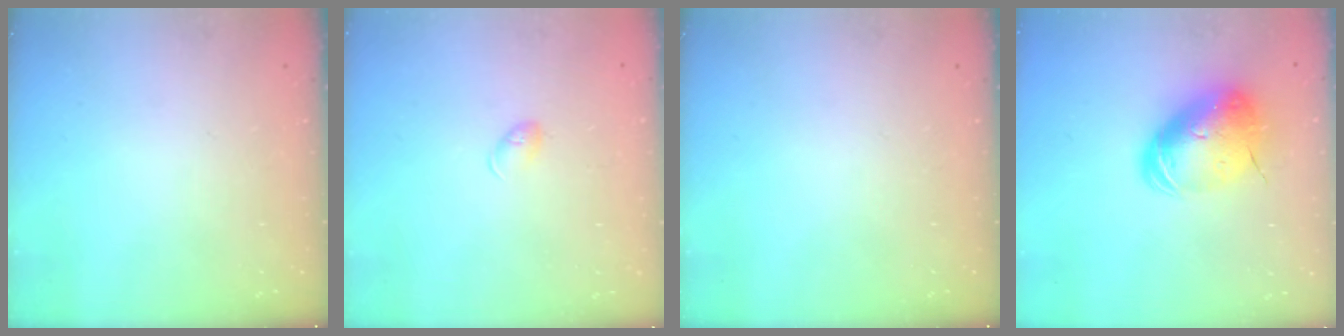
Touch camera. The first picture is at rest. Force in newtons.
{"total": 4.1, "press": 4.0, "slide": 0.7}
{"total": 0.0}
{"total": 13.0, "press": 12.8, "slide": 2.1}